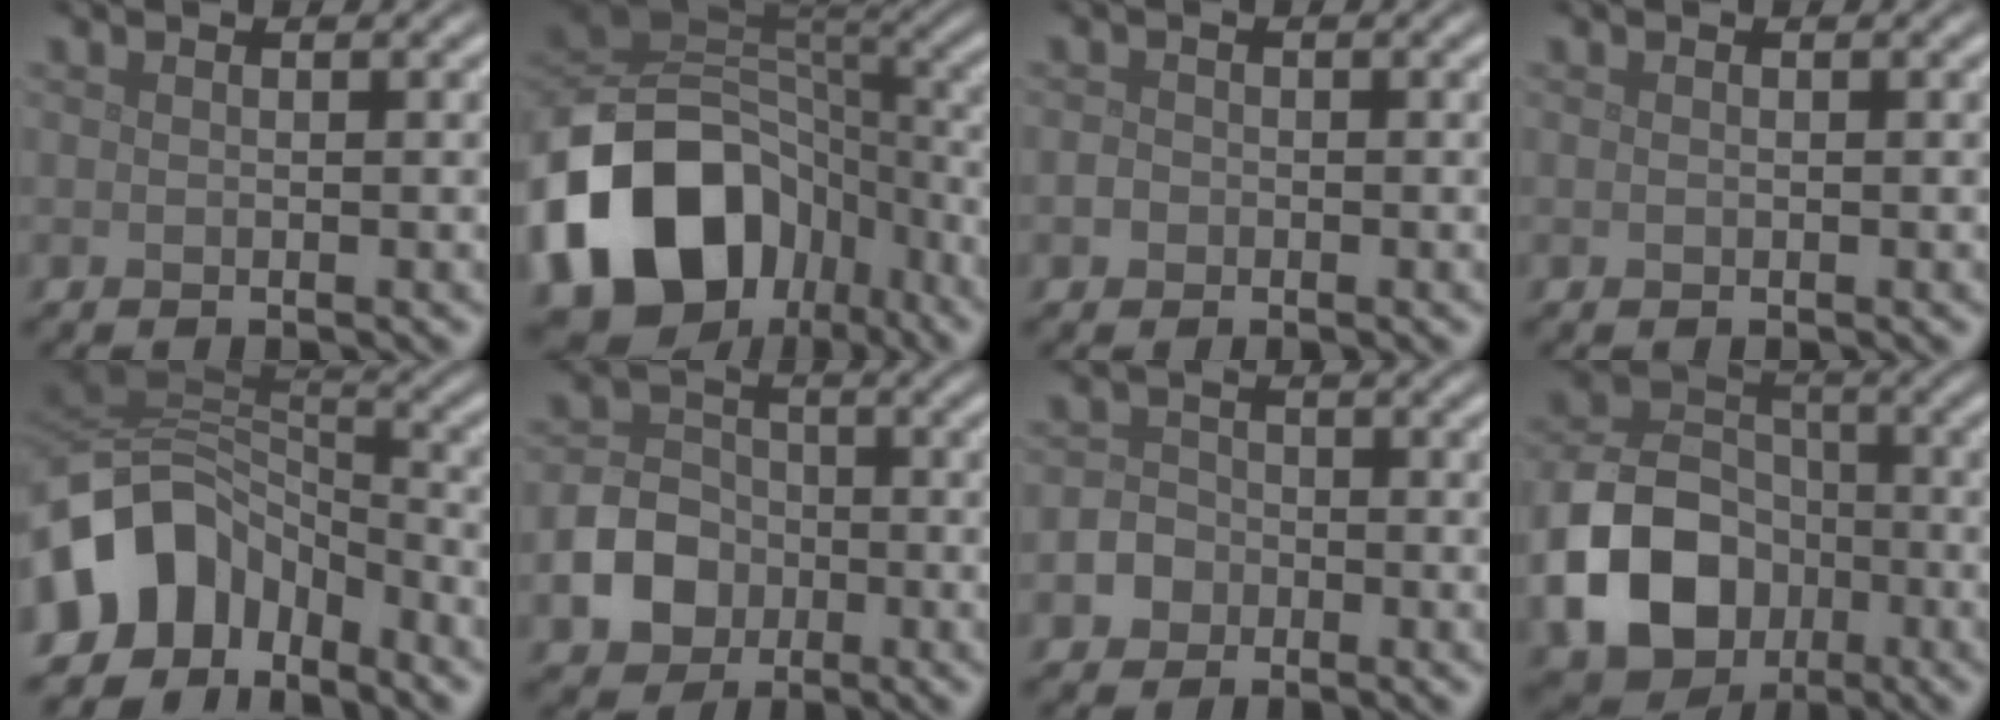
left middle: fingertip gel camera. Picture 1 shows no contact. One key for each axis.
{"total": 16.9, "fx": -7.6, "fy": 12.5, "fz": 8.5, "tx": -0.183, "ty": -0.015, "tz": -0.132}
{"total": 1.0, "fx": -0.4, "fy": 0.8, "fz": 0.3, "tx": -0.002, "ty": -0.001, "tz": -0.011}
{"total": 0.0}
{"total": 9.4, "fx": -5.2, "fy": 6.6, "fz": 4.2, "tx": -0.071, "ty": 0.005, "tz": -0.109}
{"total": 4.8, "fx": -1.8, "fy": 3.9, "fz": 2.1, "tx": -0.039, "ty": 0.001, "tz": -0.040}
{"total": 3.1, "fx": -1.5, "fy": 2.6, "fz": 0.8, "tx": 0.002, "ty": 0.001, "tz": -0.033}
{"total": 9.7, "fx": -3.3, "fy": 7.3, "fz": 5.4, "tx": -0.110, "ty": -0.012, "tz": -0.066}